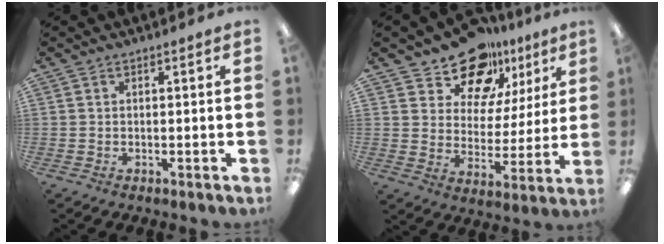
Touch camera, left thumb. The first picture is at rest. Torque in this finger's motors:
{"motor_torque": [0.30, 0.46, -0.01, -0.09, 0.03]}